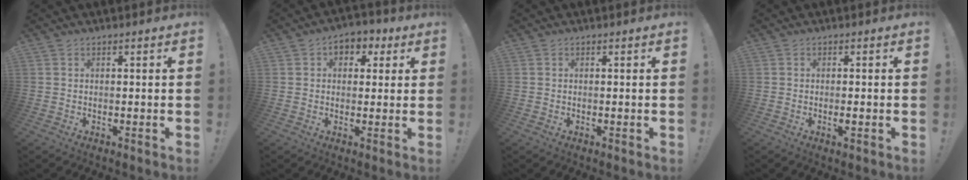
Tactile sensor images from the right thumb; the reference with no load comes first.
{"total": 5.7, "force": [1.6, 4.5, 3.1], "torque": [-0.029, -0.003, 0.027]}
{"total": 0.0}
{"total": 1.8, "force": [-0.6, 0.2, 1.7], "torque": [-0.026, -0.002, -0.010]}